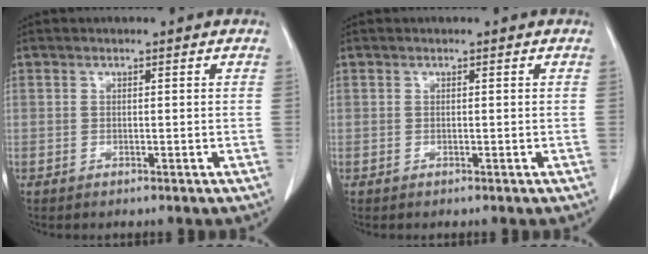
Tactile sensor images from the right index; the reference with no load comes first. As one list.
[{"total": 0.0}]